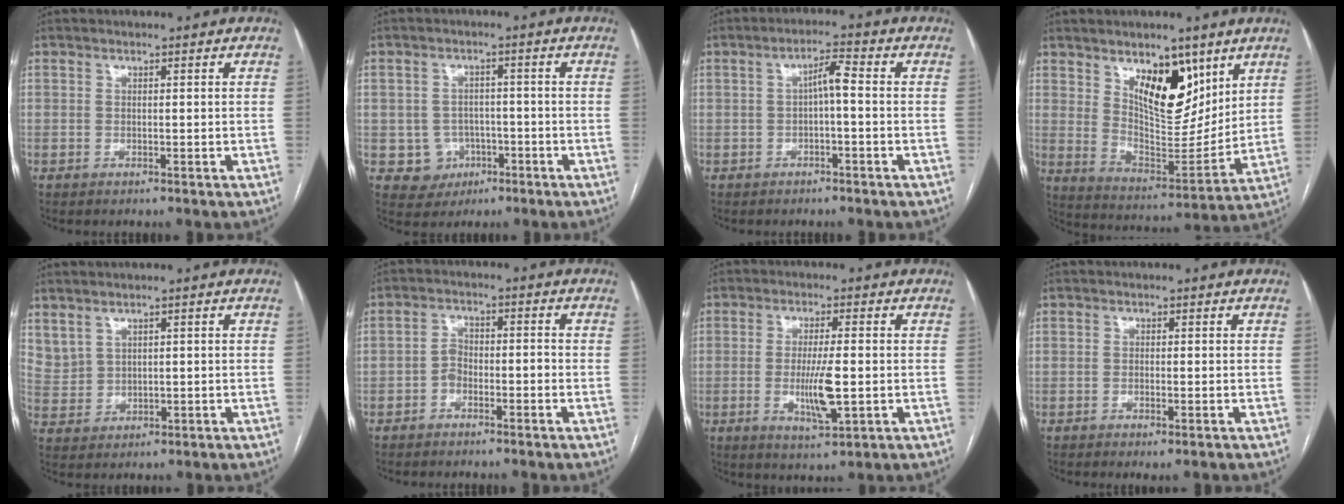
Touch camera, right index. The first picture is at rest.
{"total": 5.3, "force": [-1.6, 5.0, 0.5], "torque": [0.002, 0.012, -0.016]}
{"total": 3.5, "force": [-0.2, 0.6, 3.5], "torque": [-0.057, 0.016, -0.002]}
{"total": 13.2, "force": [6.9, 5.6, 9.7], "torque": [-0.150, -0.009, 0.130]}
{"total": 4.0, "force": [3.0, 2.4, 1.2], "torque": [-0.030, 0.003, 0.075]}
{"total": 2.9, "force": [-1.5, 1.7, 1.8], "torque": [-0.029, 0.013, -0.029]}
{"total": 7.0, "force": [-1.1, 1.0, 6.8], "torque": [-0.127, -0.015, -0.017]}
{"total": 1.4, "force": [-0.7, 0.2, 1.2], "torque": [-0.019, -0.003, -0.008]}